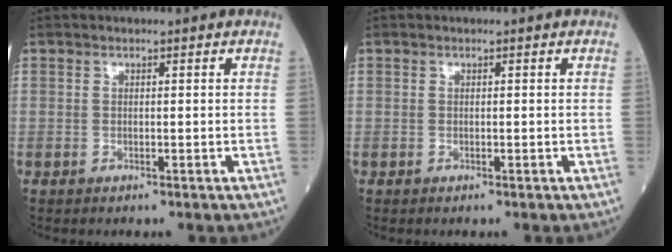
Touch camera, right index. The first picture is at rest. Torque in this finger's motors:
{"motor_torque": [0.04, 0.02, 0.01, -0.01]}